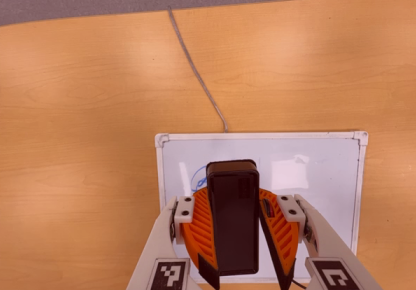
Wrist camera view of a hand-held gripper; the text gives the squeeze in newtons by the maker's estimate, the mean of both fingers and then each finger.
{"total": 8.7, "left": 9.9, "right": 7.5}